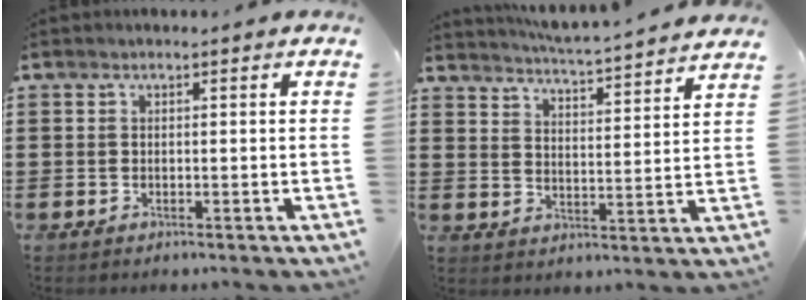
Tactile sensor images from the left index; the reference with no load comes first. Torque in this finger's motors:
{"motor_torque": [-0.68, -1.45, -0.04, 0.10]}